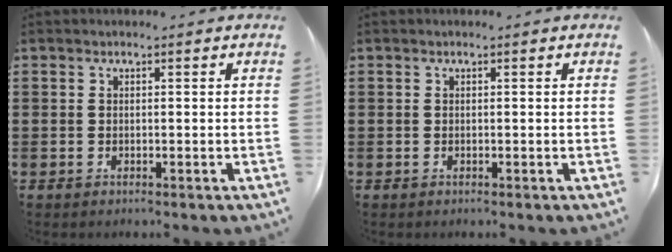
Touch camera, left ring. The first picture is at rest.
{"total": 0.0}